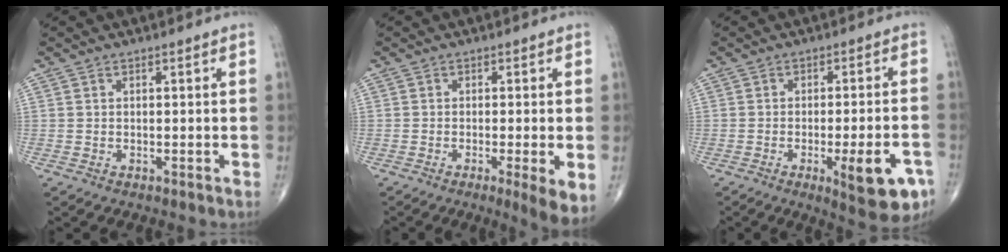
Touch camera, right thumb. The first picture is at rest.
{"total": 5.4, "force": [-1.5, 0.6, 5.1], "torque": [-0.083, -0.017, -0.027]}
{"total": 11.3, "force": [-4.8, 3.0, 9.8], "torque": [-0.117, 0.011, -0.056]}